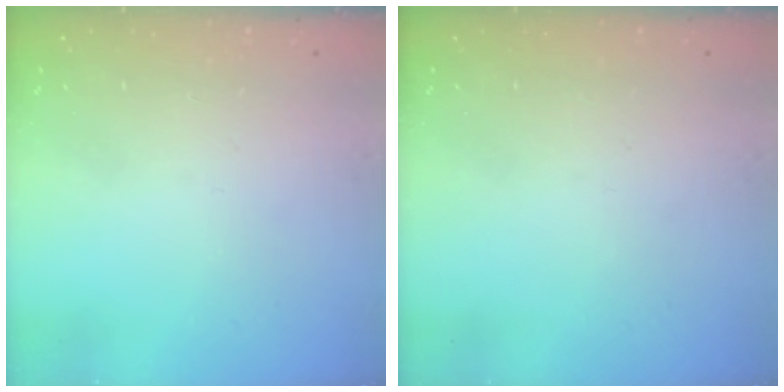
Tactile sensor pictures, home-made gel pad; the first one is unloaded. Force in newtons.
{"total": 0.0}